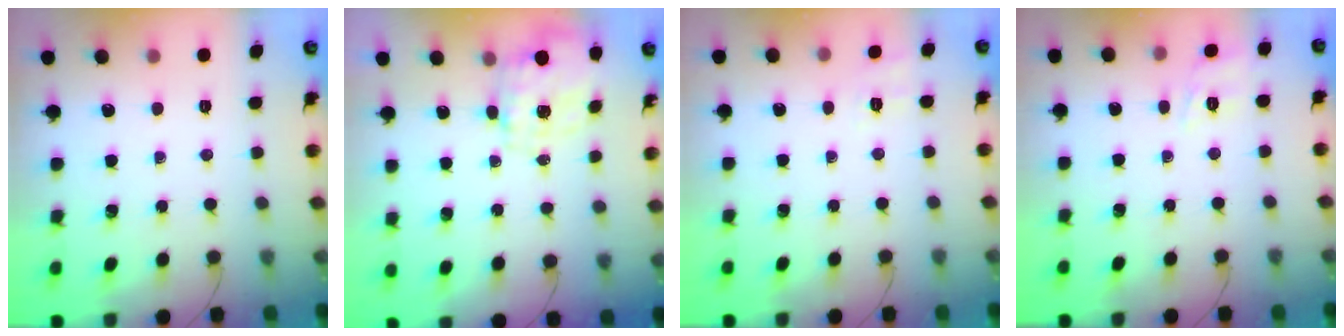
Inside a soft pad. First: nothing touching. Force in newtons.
{"total": 2.8, "press": 2.6, "slide": 1.0}
{"total": 2.5, "press": 1.1, "slide": 2.2}
{"total": 2.7, "press": 2.1, "slide": 1.7}